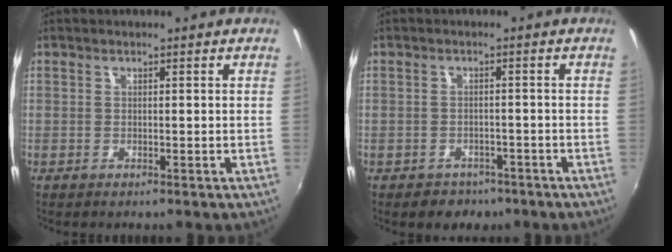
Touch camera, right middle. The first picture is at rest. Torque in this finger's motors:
{"motor_torque": [0.43, -0.51, 0.19, 0.02]}